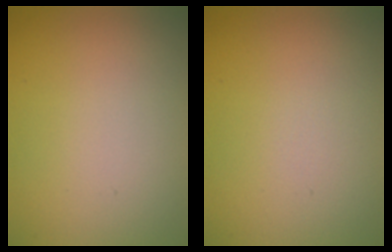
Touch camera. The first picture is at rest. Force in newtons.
{"total": 0.0}